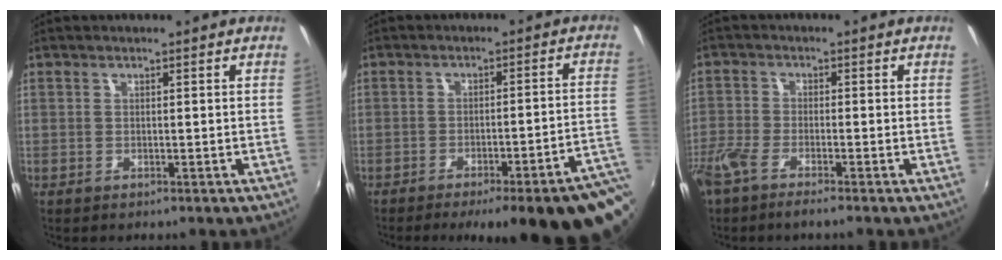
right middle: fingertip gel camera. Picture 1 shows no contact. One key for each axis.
{"total": 21.4, "fx": -16.0, "fy": 3.2, "fz": 13.9, "tx": -0.153, "ty": -0.011, "tz": -0.198}
{"total": 5.5, "fx": -4.2, "fy": 0.9, "fz": 3.4, "tx": -0.088, "ty": -0.015, "tz": -0.087}